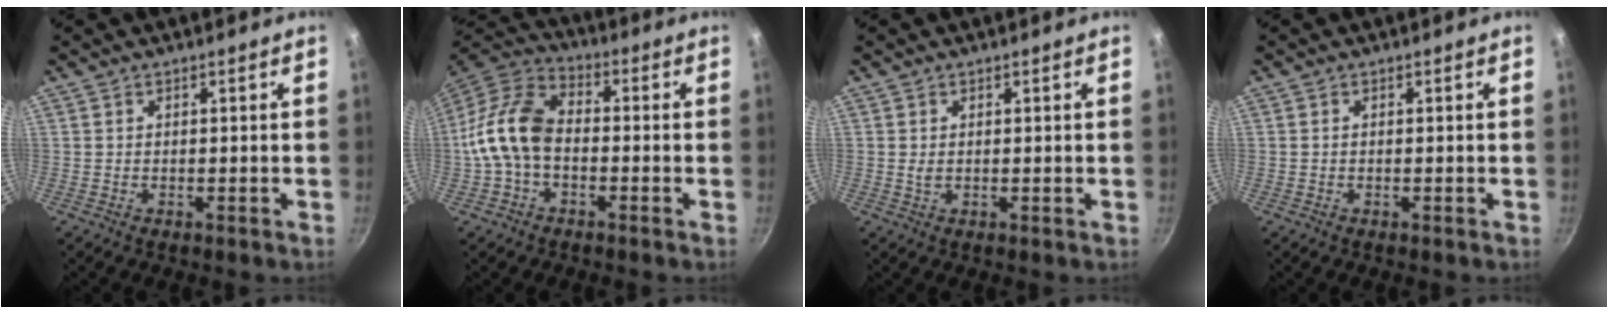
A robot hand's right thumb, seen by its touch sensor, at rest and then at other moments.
{"total": 12.7, "force": [-1.8, 8.4, 9.4], "torque": [-0.167, 0.041, -0.053]}
{"total": 1.1, "force": [0.3, 0.6, 0.9], "torque": [-0.016, -0.001, 0.003]}
{"total": 0.0}